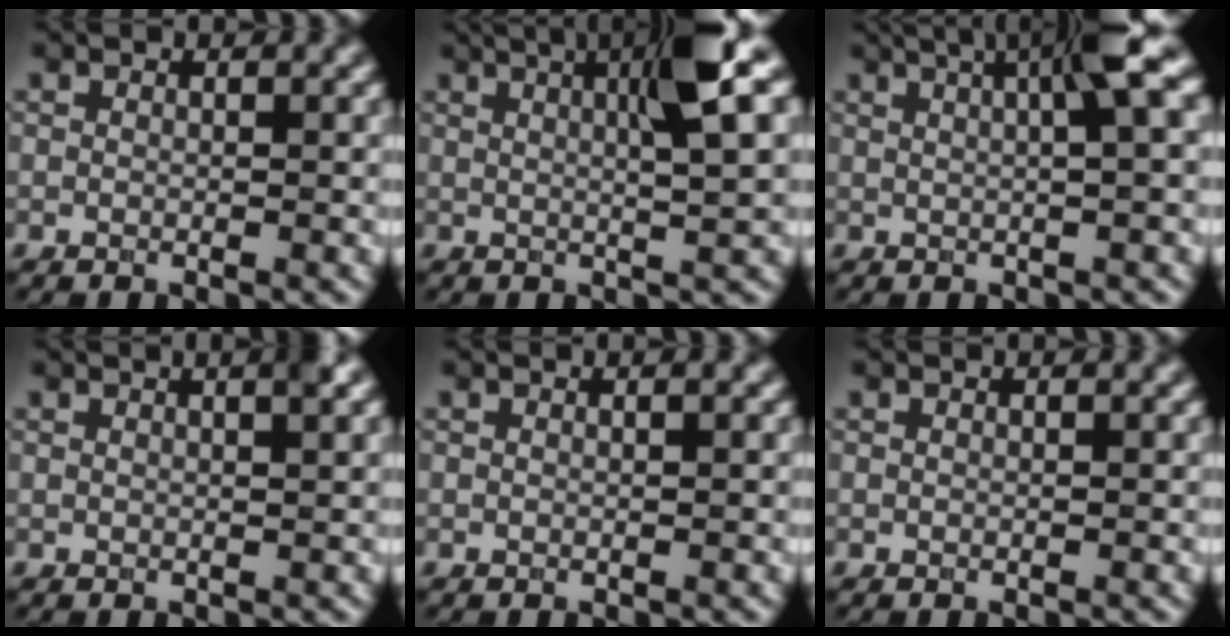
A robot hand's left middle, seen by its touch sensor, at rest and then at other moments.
{"total": 7.2, "force": [2.3, 1.3, 6.7], "torque": [-0.088, 0.012, 0.031]}
{"total": 6.1, "force": [2.0, 1.1, 5.6], "torque": [-0.070, 0.019, 0.027]}
{"total": 1.9, "force": [1.0, 0.4, 1.6], "torque": [-0.016, 0.004, 0.005]}
{"total": 0.0}
{"total": 0.0}